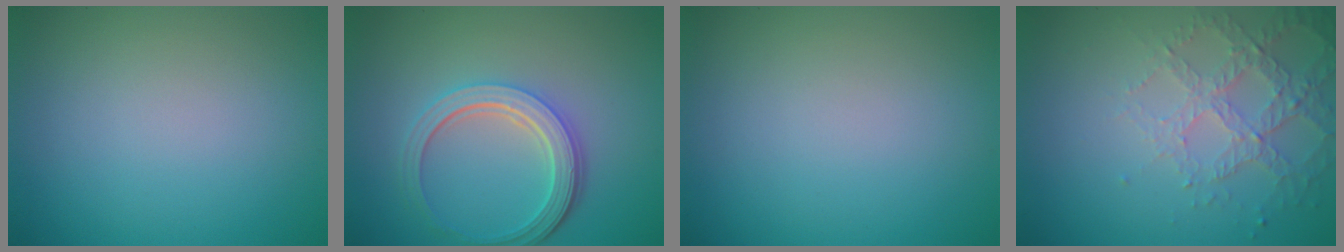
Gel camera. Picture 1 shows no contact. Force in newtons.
{"total": 4.8, "press": 3.6, "slide": 3.2}
{"total": 0.0}
{"total": 4.1, "press": 3.0, "slide": 2.9}